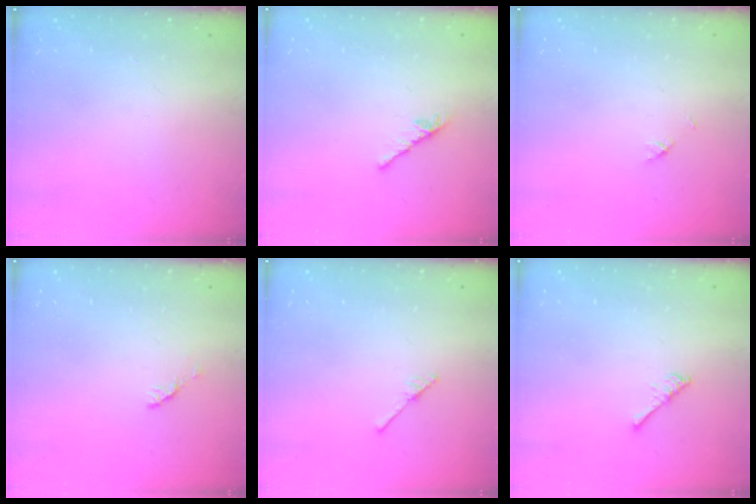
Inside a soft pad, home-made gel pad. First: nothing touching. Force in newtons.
{"total": 0.0}
{"total": 2.1, "press": 2.1, "slide": 0.3}
{"total": 2.8, "press": 2.7, "slide": 0.4}
{"total": 2.5, "press": 2.4, "slide": 0.3}
{"total": 2.7, "press": 2.6, "slide": 0.5}